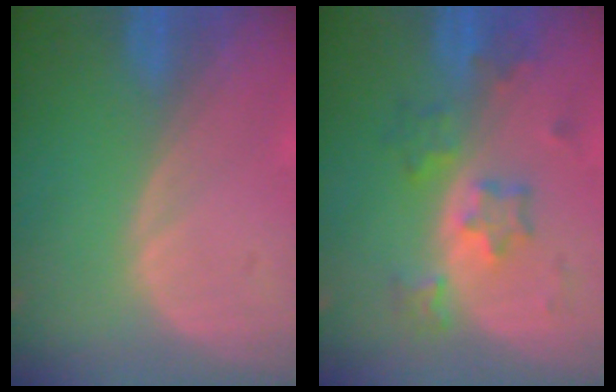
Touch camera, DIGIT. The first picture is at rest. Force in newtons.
{"total": 6.1, "press": 5.9, "slide": 1.2}